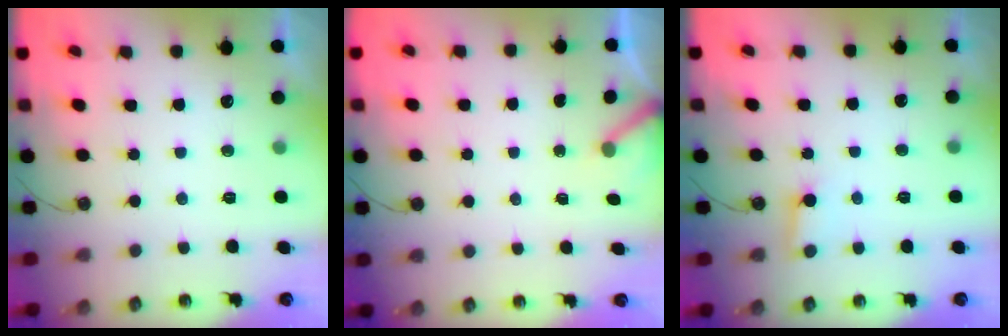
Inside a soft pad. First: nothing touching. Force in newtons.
{"total": 2.8, "press": 2.8, "slide": 0.3}
{"total": 4.0, "press": 3.9, "slide": 0.9}